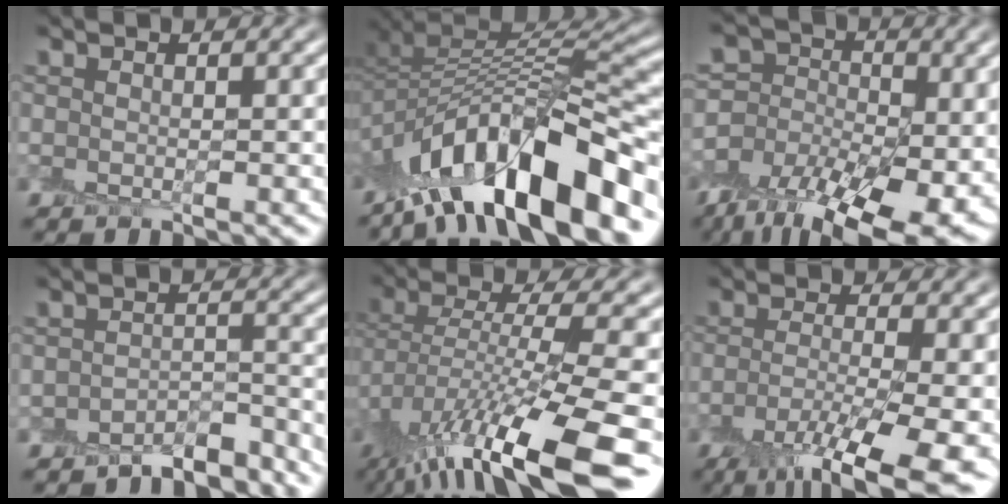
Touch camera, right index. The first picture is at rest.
{"total": 11.3, "force": [-5.8, 4.5, 8.6], "torque": [-0.126, 0.023, -0.101]}
{"total": 12.7, "force": [-6.5, 7.4, 7.9], "torque": [-0.131, -0.002, -0.109]}
{"total": 3.6, "force": [-3.4, 1.0, 0.6], "torque": [-0.002, 0.005, -0.051]}
{"total": 12.0, "force": [-6.2, 2.8, 9.8], "torque": [-0.186, 0.014, -0.091]}
{"total": 9.9, "force": [-5.2, 2.4, 8.0], "torque": [-0.138, -0.019, -0.085]}